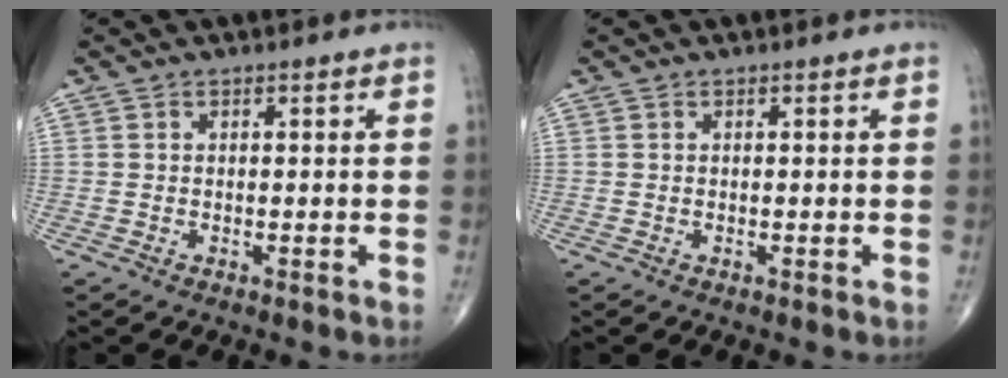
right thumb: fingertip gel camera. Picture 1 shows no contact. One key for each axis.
{"total": 0.0}